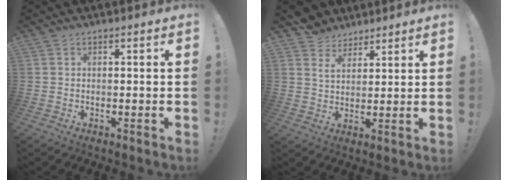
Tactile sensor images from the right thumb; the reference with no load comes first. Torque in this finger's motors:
{"motor_torque": [-0.83, 0.39, -0.99, 0.79, -0.02]}